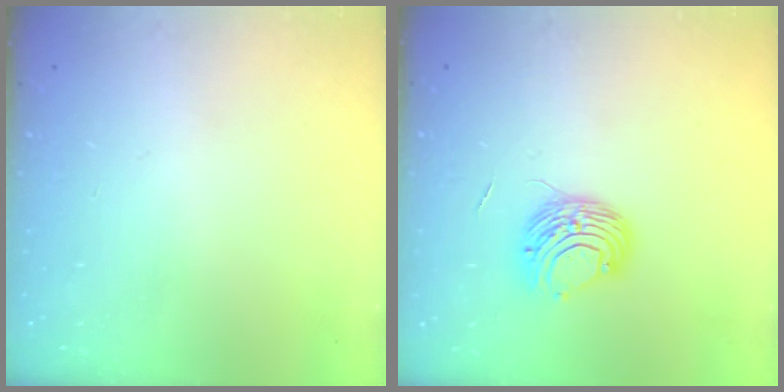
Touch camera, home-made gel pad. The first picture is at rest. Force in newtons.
{"total": 8.7, "press": 8.6, "slide": 0.8}